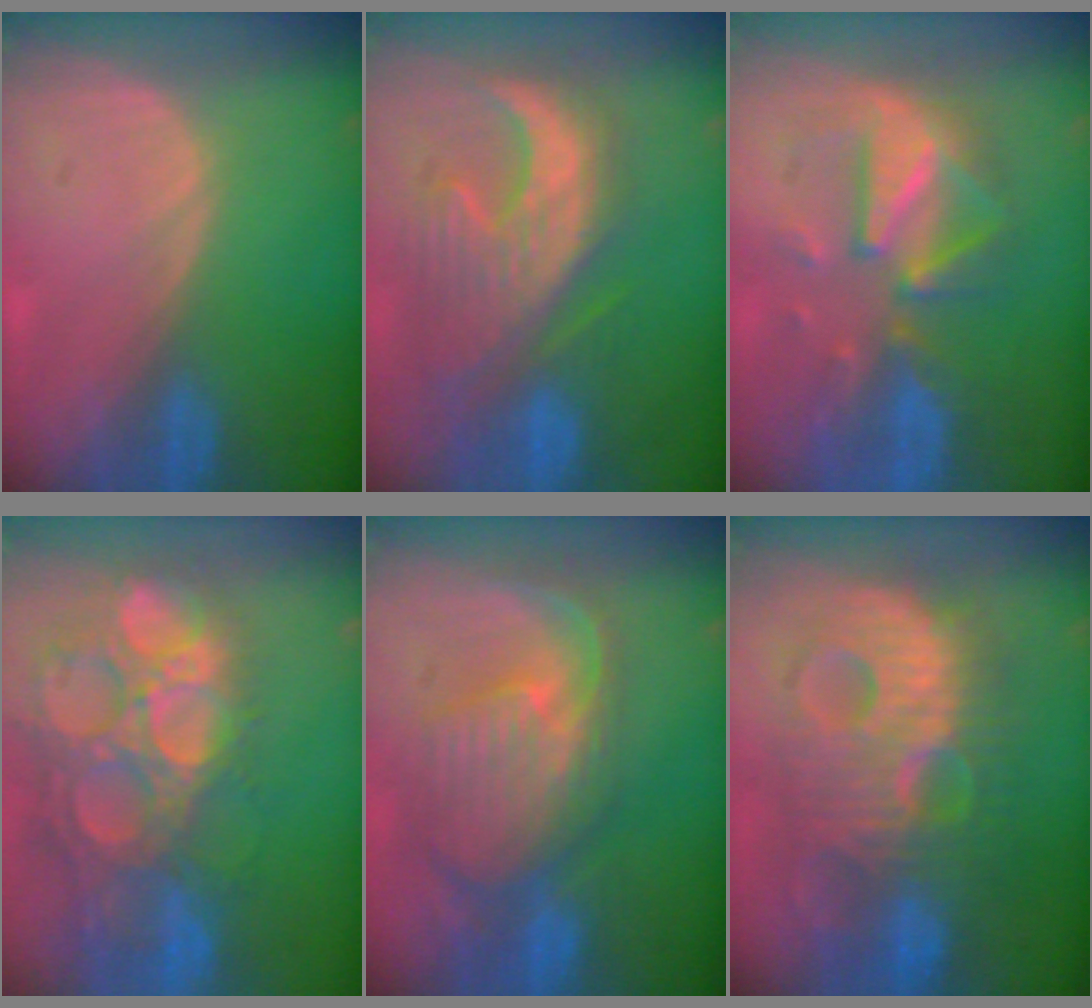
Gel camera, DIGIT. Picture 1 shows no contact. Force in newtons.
{"total": 11.1, "press": 10.7, "slide": 2.9}
{"total": 8.8, "press": 8.8, "slide": 0.4}
{"total": 15.6, "press": 13.0, "slide": 8.7}
{"total": 11.1, "press": 9.7, "slide": 5.3}
{"total": 13.3, "press": 13.2, "slide": 1.3}